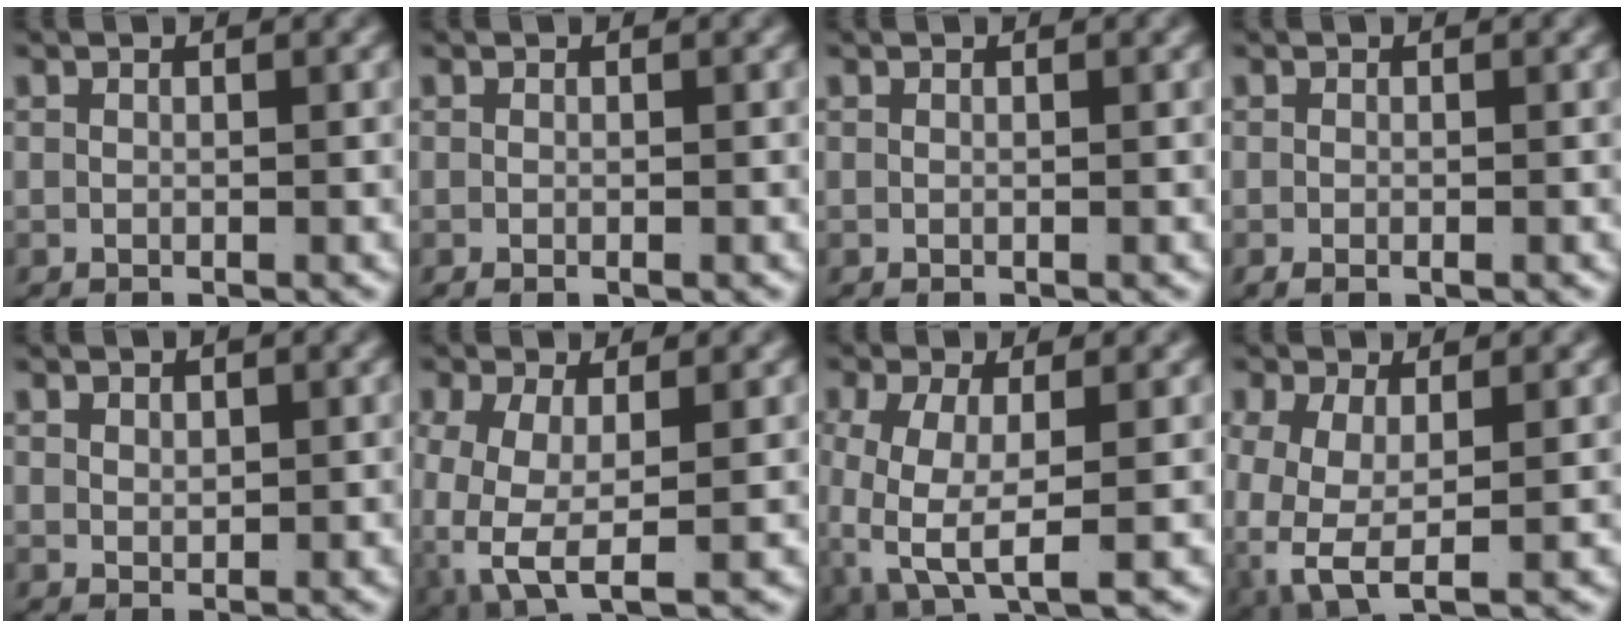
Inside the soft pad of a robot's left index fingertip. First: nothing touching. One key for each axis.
{"total": 0.7, "fx": -0.5, "fy": 0.2, "fz": 0.4, "tx": -0.007, "ty": -0.004, "tz": -0.005}
{"total": 0.0}
{"total": 1.0, "fx": -0.7, "fy": 0.4, "fz": 0.6, "tx": -0.012, "ty": -0.006, "tz": -0.008}
{"total": 0.8, "fx": 0.6, "fy": 0.0, "fz": 0.5, "tx": -0.007, "ty": -0.011, "tz": 0.023}
{"total": 7.0, "fx": -1.5, "fy": 4.2, "fz": 5.4, "tx": -0.137, "ty": -0.051, "tz": 0.003}
{"total": 7.4, "fx": -0.9, "fy": 4.3, "fz": 5.9, "tx": -0.146, "ty": -0.041, "tz": 0.008}
{"total": 6.4, "fx": -1.9, "fy": 4.0, "fz": 4.6, "tx": -0.128, "ty": -0.056, "tz": -0.003}